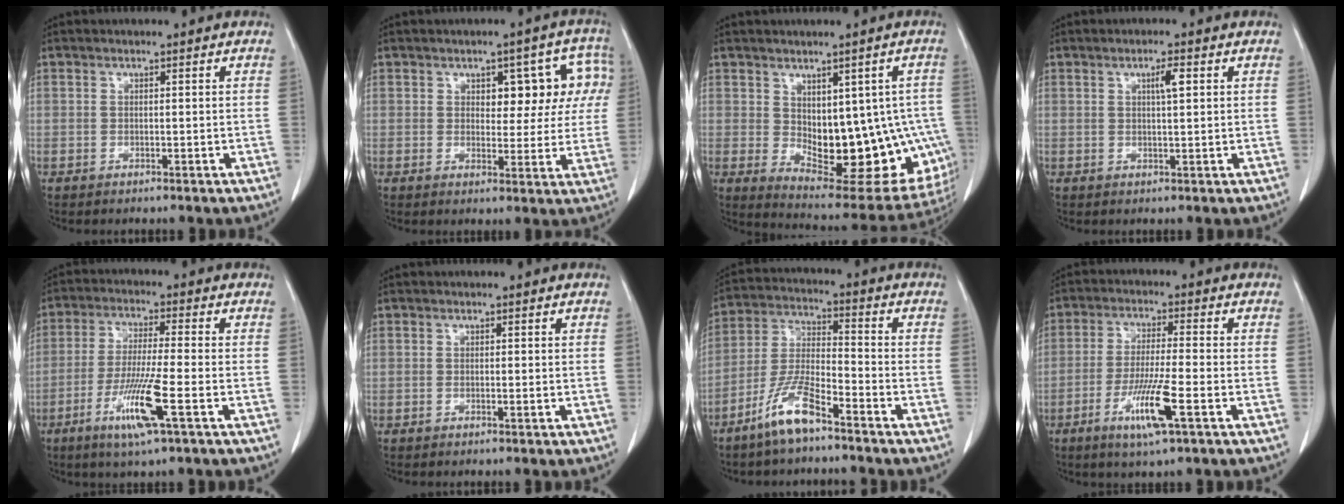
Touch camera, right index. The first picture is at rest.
{"total": 7.9, "force": [2.3, 4.4, 6.1], "torque": [-0.050, 0.032, 0.027]}
{"total": 17.7, "force": [-1.9, 8.9, 15.2], "torque": [-0.152, 0.002, 0.000]}
{"total": 2.4, "force": [0.9, 0.2, 2.2], "torque": [-0.040, 0.000, 0.014]}
{"total": 9.7, "force": [-4.1, -0.3, 8.8], "torque": [-0.173, -0.020, -0.079]}
{"total": 0.5, "force": [-0.2, 0.0, 0.5], "torque": [-0.011, -0.002, -0.002]}
{"total": 9.1, "force": [-6.3, 1.5, 6.4], "torque": [-0.147, -0.015, -0.127]}
{"total": 8.8, "force": [-3.8, 0.0, 7.9], "torque": [-0.154, -0.018, -0.070]}